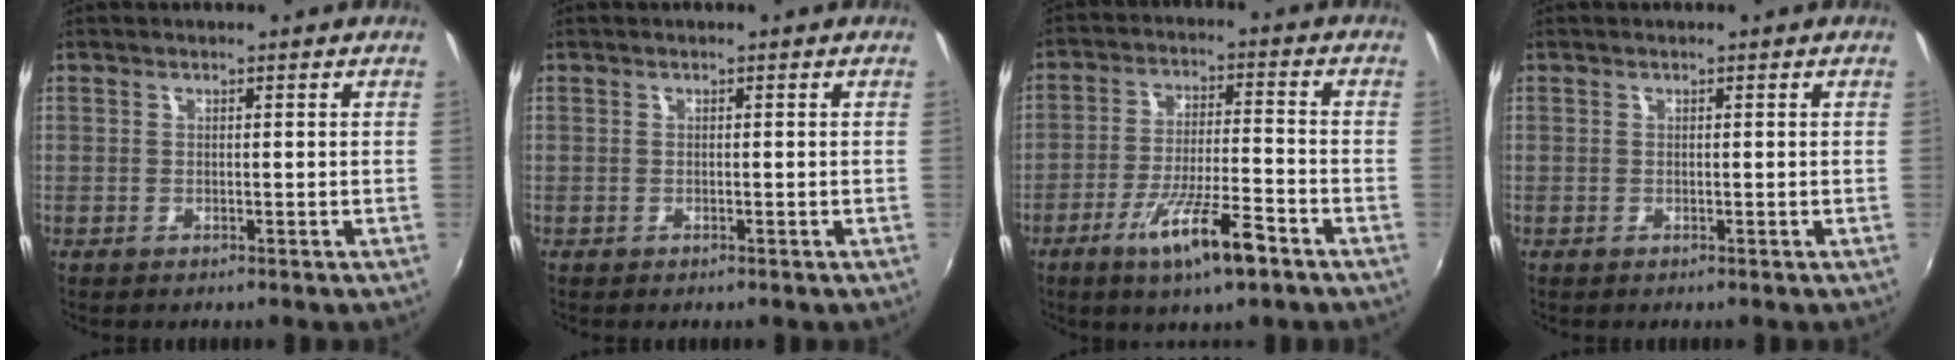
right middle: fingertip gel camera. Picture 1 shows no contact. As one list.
[{"total": 0.0}, {"total": 11.2, "force": [-6.6, 1.7, 8.9], "torque": [-0.175, -0.018, -0.114]}, {"total": 0.0}]